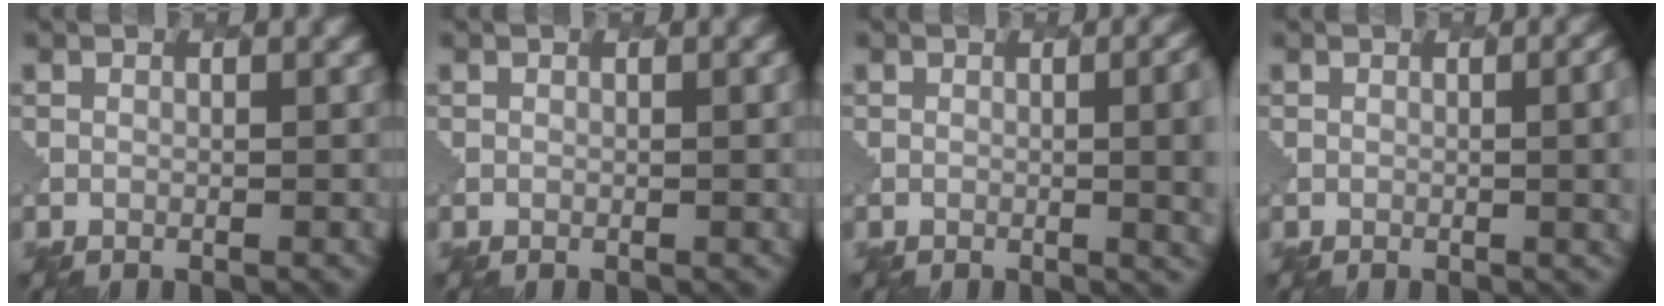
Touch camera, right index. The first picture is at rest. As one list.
[{"total": 1.3, "force": [0.2, 0.5, 1.2], "torque": [-0.003, 0.004, 0.002]}, {"total": 7.4, "force": [0.2, 3.5, 6.5], "torque": [-0.034, 0.005, -0.002]}, {"total": 5.7, "force": [0.3, 2.5, 5.1], "torque": [-0.029, 0.005, 0.000]}]